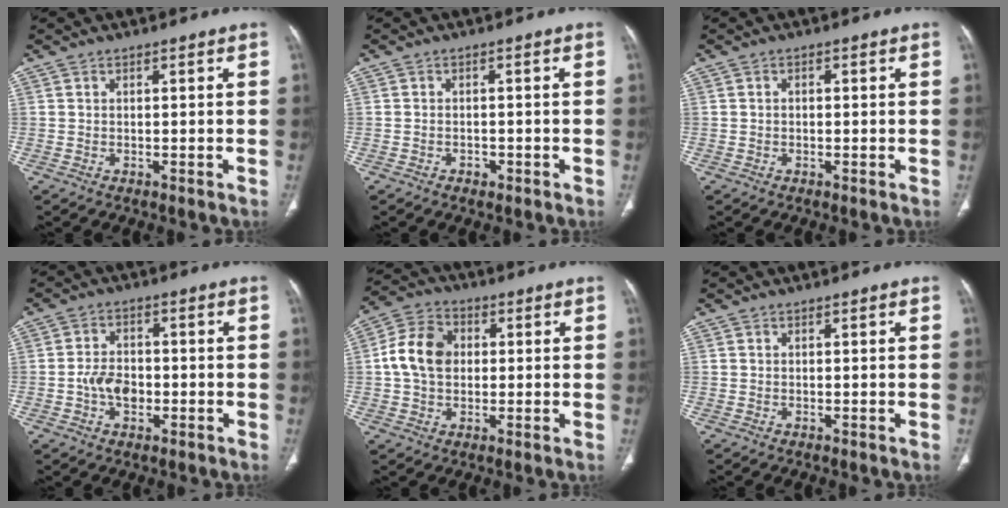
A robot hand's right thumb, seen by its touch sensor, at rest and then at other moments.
{"total": 1.3, "force": [-0.7, 0.9, 0.5], "torque": [-0.008, 0.006, -0.011]}
{"total": 0.6, "force": [-0.1, 0.4, 0.4], "torque": [-0.005, 0.003, -0.004]}
{"total": 5.6, "force": [-1.4, 3.8, 3.9], "torque": [-0.057, 0.014, -0.029]}
{"total": 10.1, "force": [0.8, 7.7, 6.5], "torque": [-0.112, 0.021, 0.007]}
{"total": 0.0}